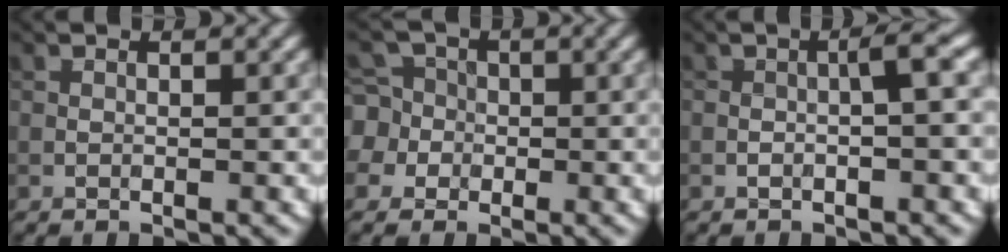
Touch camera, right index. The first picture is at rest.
{"total": 6.0, "force": [-0.5, 5.7, 1.5], "torque": [-0.029, 0.025, -0.041]}
{"total": 1.6, "force": [-0.5, 0.2, 1.5], "torque": [-0.025, 0.009, -0.009]}